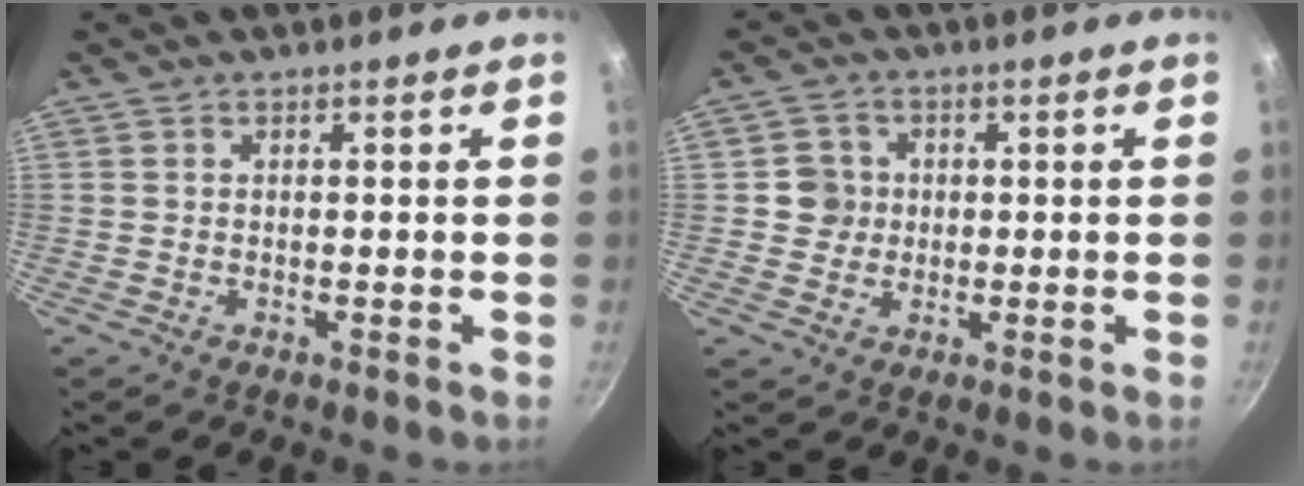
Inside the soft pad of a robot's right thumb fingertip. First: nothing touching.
{"total": 4.5, "force": [0.3, 4.4, 1.0], "torque": [0.015, 0.006, -0.002]}